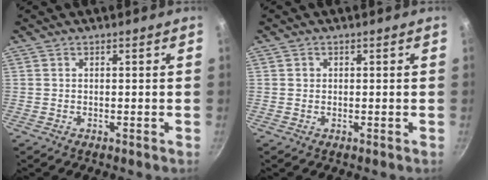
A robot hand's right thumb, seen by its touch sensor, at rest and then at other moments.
{"total": 0.8, "force": [0.1, 0.7, 0.2], "torque": [0.002, 0.001, 0.001]}